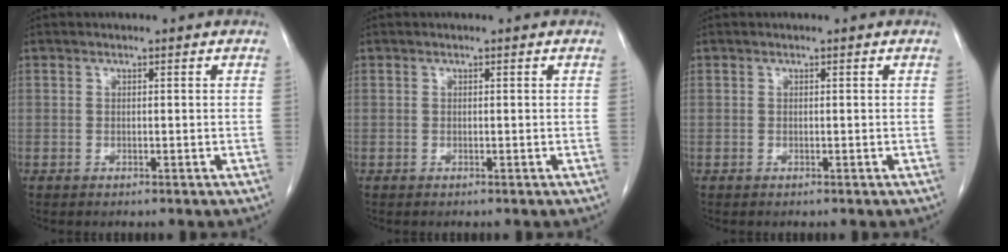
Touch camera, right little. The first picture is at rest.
{"total": 0.0}
{"total": 0.0}